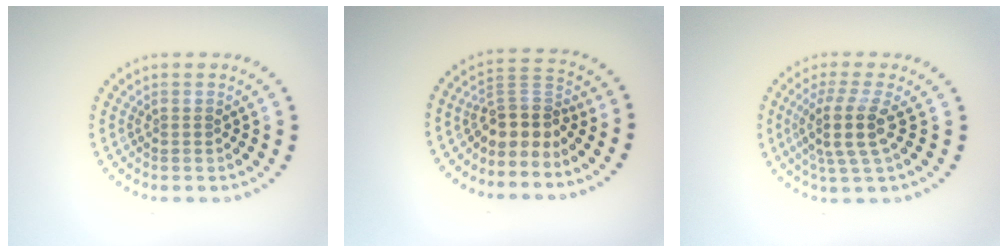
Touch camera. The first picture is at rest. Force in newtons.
{"total": 3.5, "press": 2.7, "slide": 2.2}
{"total": 3.7, "press": 2.9, "slide": 2.2}